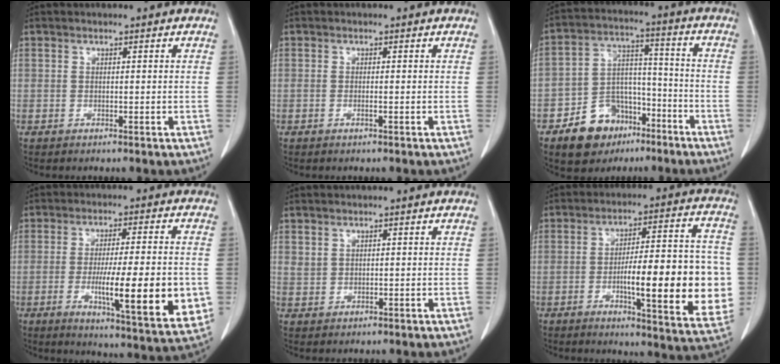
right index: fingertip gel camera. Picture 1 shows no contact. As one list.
[{"total": 0.7, "force": [-0.3, 0.0, 0.6], "torque": [-0.013, 0.000, -0.004]}, {"total": 11.5, "force": [-6.7, 8.0, 4.7], "torque": [-0.079, 0.030, -0.104]}, {"total": 17.0, "force": [-3.1, 1.9, 16.6], "torque": [-0.213, -0.024, -0.037]}, {"total": 1.2, "force": [0.8, 0.8, 0.3], "torque": [-0.001, 0.002, 0.018]}, {"total": 19.1, "force": [-3.2, 3.7, 18.5], "torque": [-0.215, 0.016, -0.035]}]